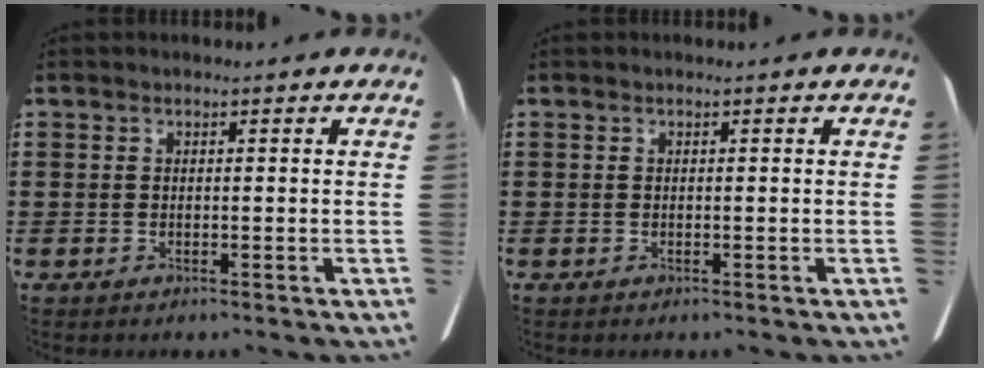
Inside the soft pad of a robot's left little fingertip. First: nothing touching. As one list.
[{"total": 0.0}]